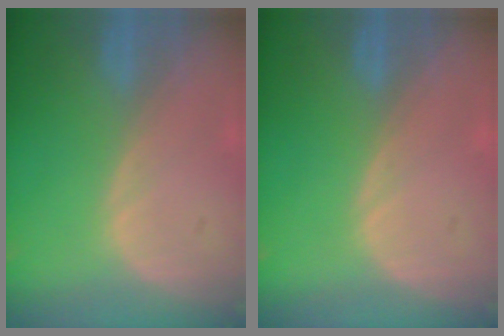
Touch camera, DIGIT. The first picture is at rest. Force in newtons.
{"total": 0.0}